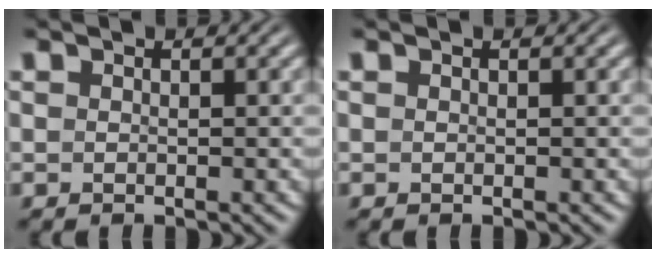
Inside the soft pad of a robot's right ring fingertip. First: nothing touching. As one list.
[{"total": 0.0}]